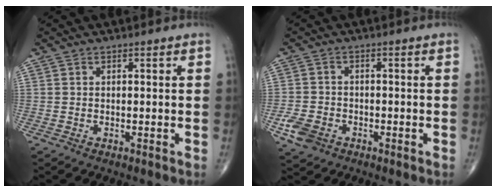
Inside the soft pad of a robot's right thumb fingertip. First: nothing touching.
{"total": 5.5, "force": [-2.5, 4.1, 2.6], "torque": [-0.052, 0.009, -0.042]}